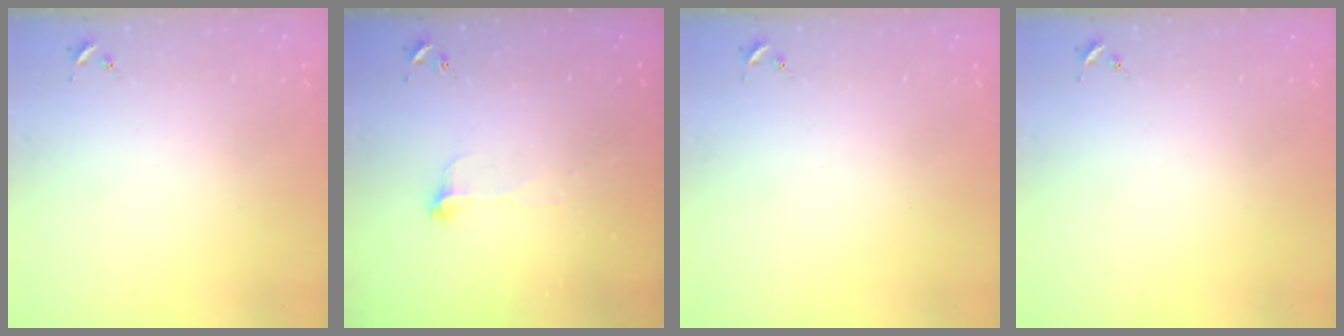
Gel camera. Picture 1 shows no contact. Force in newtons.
{"total": 5.1, "press": 5.1, "slide": 0.4}
{"total": 0.0}
{"total": 0.0}